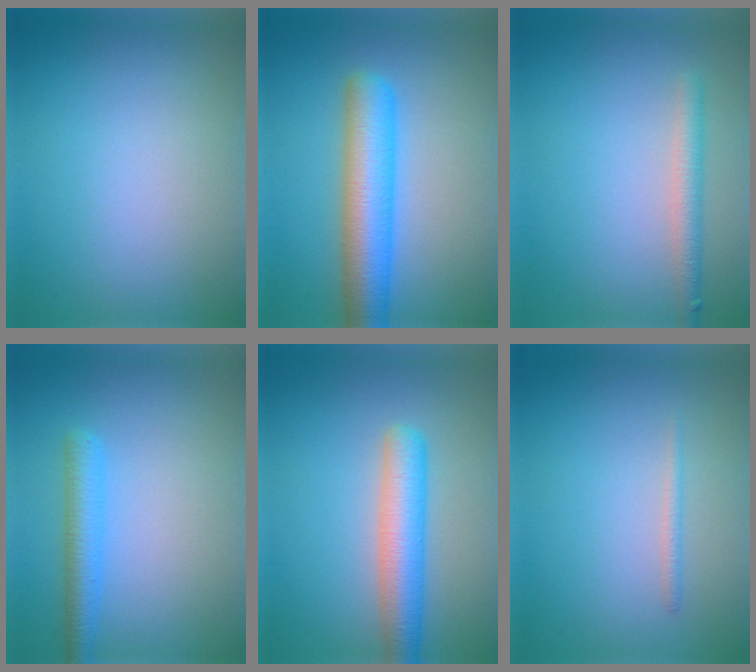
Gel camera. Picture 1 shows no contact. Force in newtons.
{"total": 6.8, "press": 6.8, "slide": 0.2}
{"total": 2.3, "press": 2.3, "slide": 0.1}
{"total": 2.9, "press": 2.9, "slide": 0.2}
{"total": 5.1, "press": 5.1, "slide": 0.2}
{"total": 0.8, "press": 0.8, "slide": 0.0}